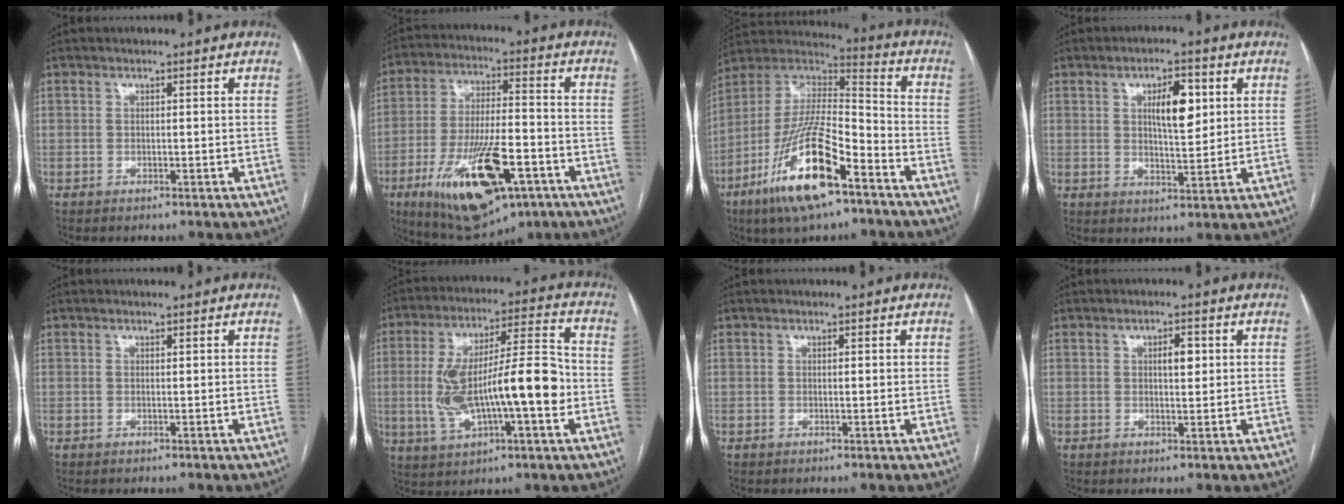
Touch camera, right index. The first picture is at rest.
{"total": 19.5, "force": [-8.8, 6.2, 16.2], "torque": [-0.299, -0.021, -0.135]}
{"total": 20.1, "force": [-10.7, 4.7, 16.4], "torque": [-0.334, -0.024, -0.192]}
{"total": 7.3, "force": [2.3, 2.3, 6.5], "torque": [-0.107, 0.005, 0.041]}
{"total": 0.0}
{"total": 17.2, "force": [-2.3, 3.8, 16.6], "torque": [-0.309, 0.022, -0.029]}
{"total": 0.7, "force": [0.2, 0.2, 0.7], "torque": [-0.015, 0.002, 0.003]}
{"total": 2.9, "force": [0.8, 1.1, 2.6], "torque": [-0.042, 0.003, 0.012]}